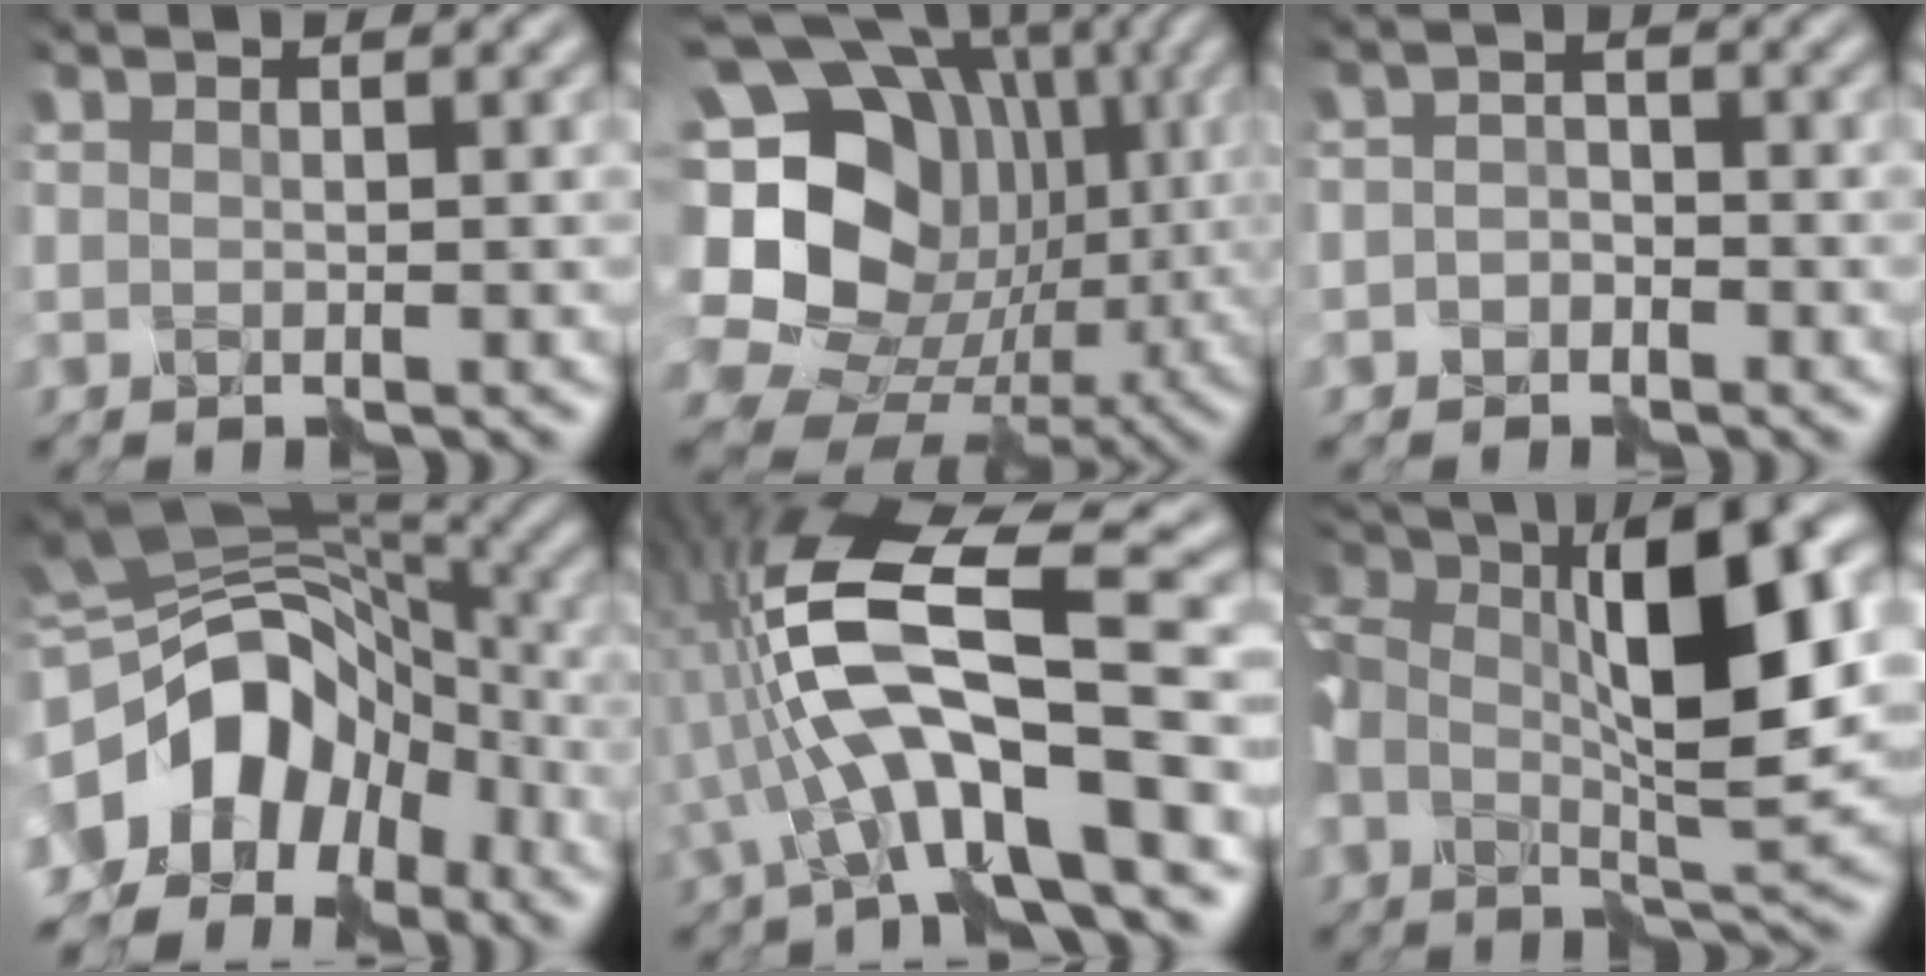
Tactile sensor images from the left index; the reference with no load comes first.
{"total": 19.1, "force": [1.9, 16.1, 10.2], "torque": [-0.231, 0.033, 0.032]}
{"total": 1.4, "force": [-1.1, 0.8, 0.2], "torque": [-0.001, 0.004, -0.024]}
{"total": 14.6, "force": [-4.8, 9.9, 9.6], "torque": [-0.165, 0.002, -0.084]}
{"total": 11.7, "force": [-2.4, 3.8, 10.8], "torque": [-0.201, 0.021, -0.055]}
{"total": 12.5, "force": [0.8, 5.5, 11.2], "torque": [-0.190, 0.009, 0.003]}